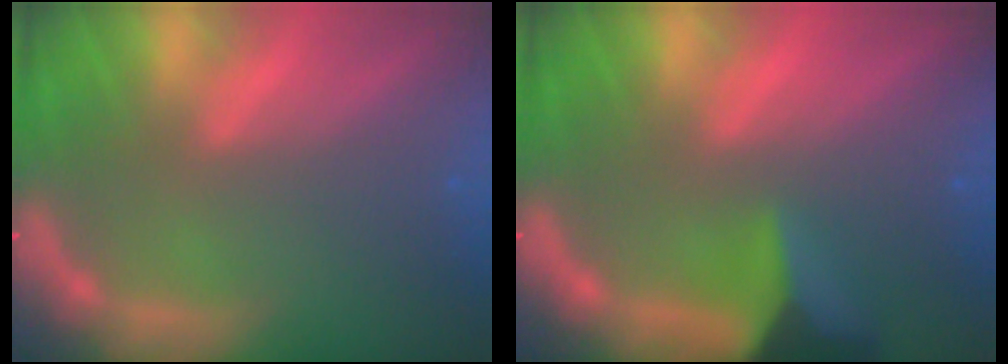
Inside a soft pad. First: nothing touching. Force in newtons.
{"total": 7.0}